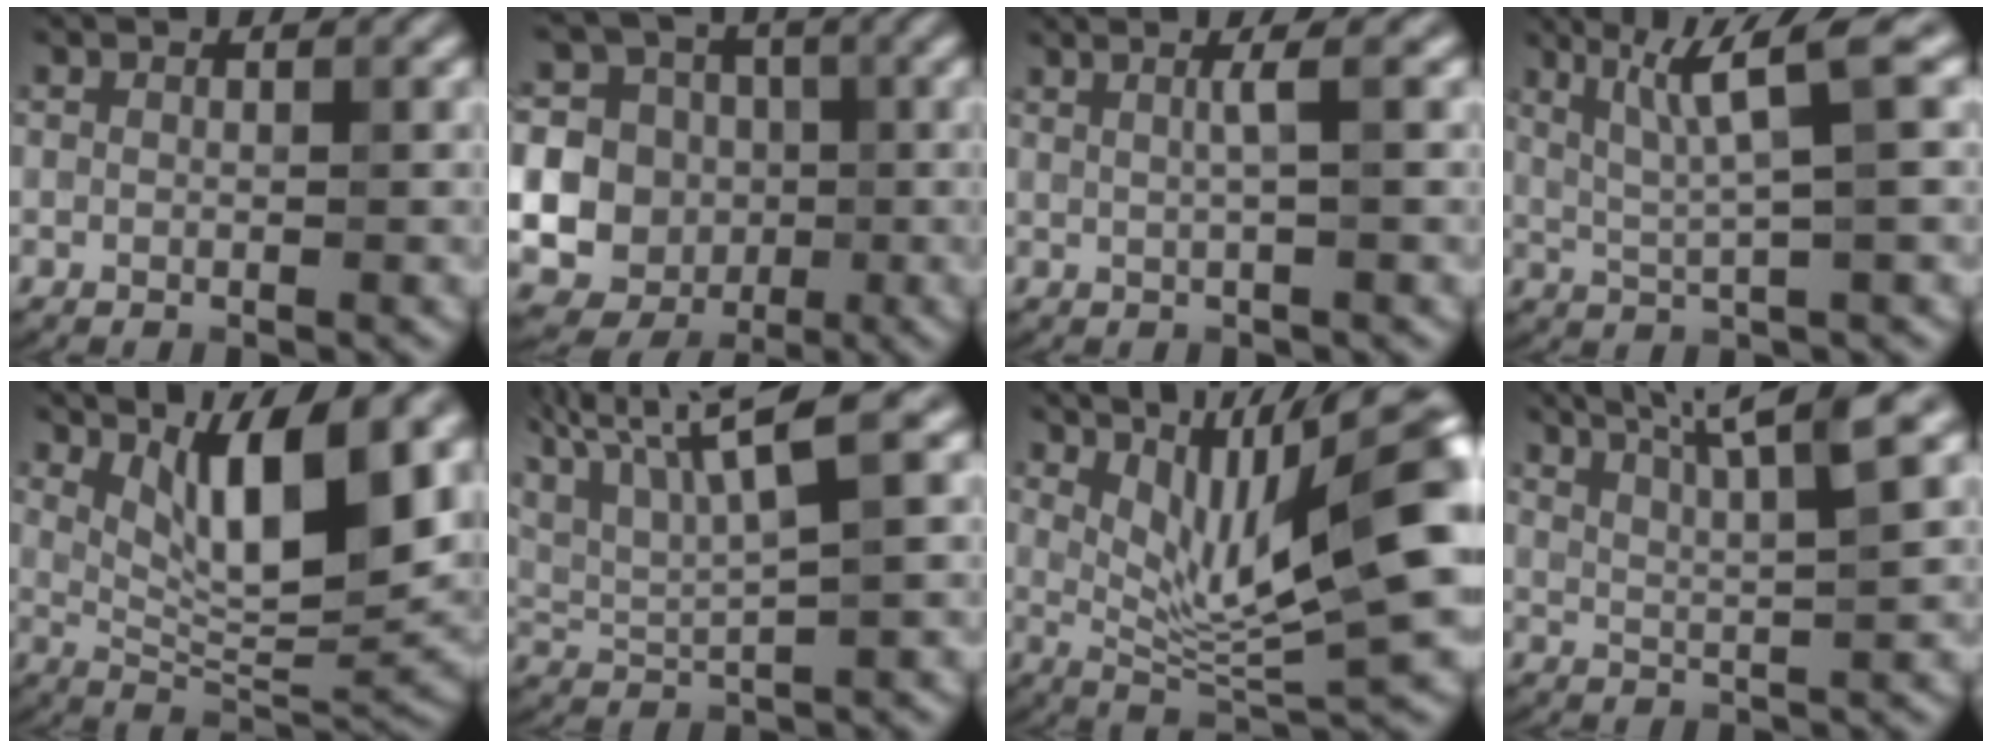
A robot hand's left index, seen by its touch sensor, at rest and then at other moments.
{"total": 17.1, "force": [-0.2, 16.4, 4.7], "torque": [-0.127, 0.009, -0.022]}
{"total": 2.1, "force": [0.5, 0.4, 2.0], "torque": [-0.031, 0.005, 0.003]}
{"total": 5.4, "force": [2.0, 0.5, 5.0], "torque": [-0.097, 0.006, 0.043]}
{"total": 10.7, "force": [4.3, 2.9, 9.3], "torque": [-0.140, -0.008, 0.077]}
{"total": 8.8, "force": [5.2, 1.9, 6.8], "torque": [-0.130, 0.024, 0.096]}
{"total": 12.4, "force": [3.9, 3.0, 11.4], "torque": [-0.180, 0.010, 0.070]}
{"total": 6.2, "force": [4.1, 1.0, 4.6], "torque": [-0.071, 0.021, 0.051]}